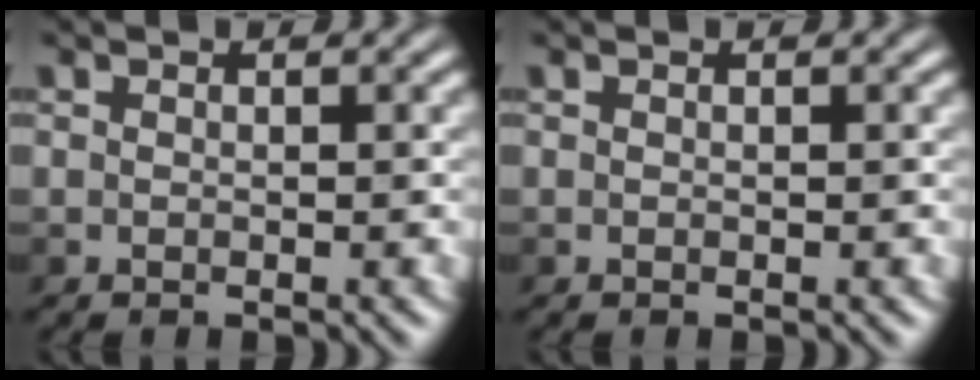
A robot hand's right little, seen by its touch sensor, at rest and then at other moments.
{"total": 0.0}